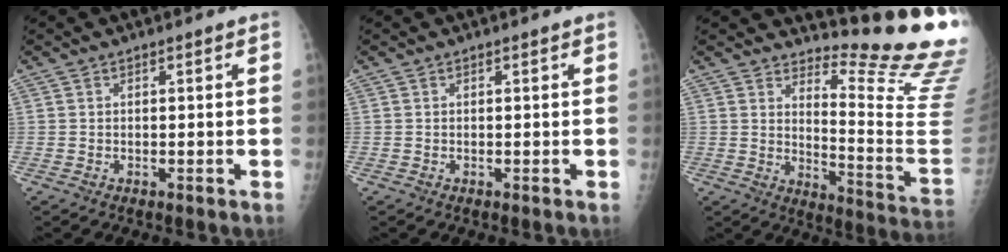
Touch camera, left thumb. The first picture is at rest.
{"total": 0.0}
{"total": 17.7, "force": [16.2, 1.1, 7.1], "torque": [-0.076, -0.222, 0.189]}